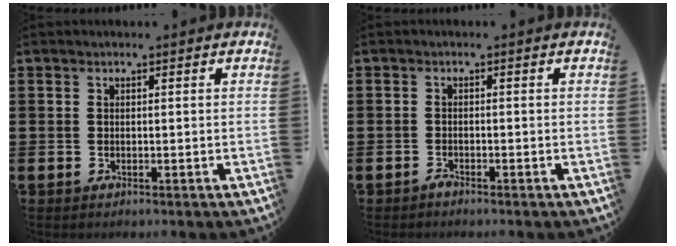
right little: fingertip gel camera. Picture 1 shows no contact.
{"total": 0.8, "force": [-0.8, 0.1, 0.1], "torque": [-0.005, -0.003, -0.015]}